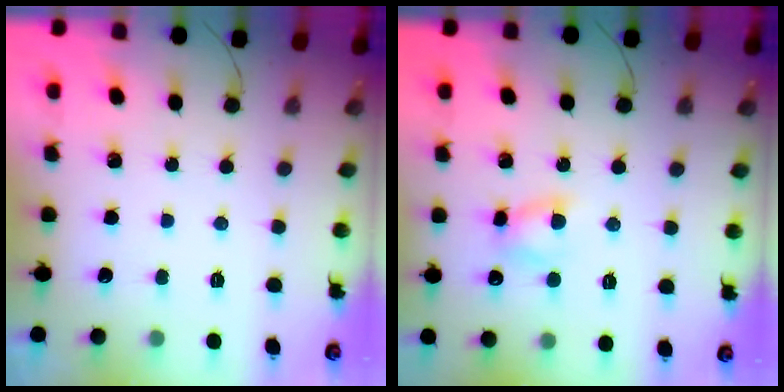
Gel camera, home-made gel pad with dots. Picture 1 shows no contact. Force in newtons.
{"total": 4.8, "press": 4.6, "slide": 1.3}